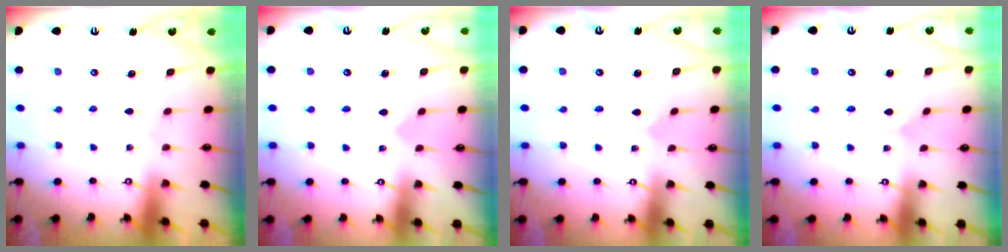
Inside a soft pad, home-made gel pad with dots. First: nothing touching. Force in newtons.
{"total": 3.5, "press": 3.5, "slide": 0.1}
{"total": 2.6, "press": 2.6, "slide": 0.3}
{"total": 2.1, "press": 2.1, "slide": 0.1}